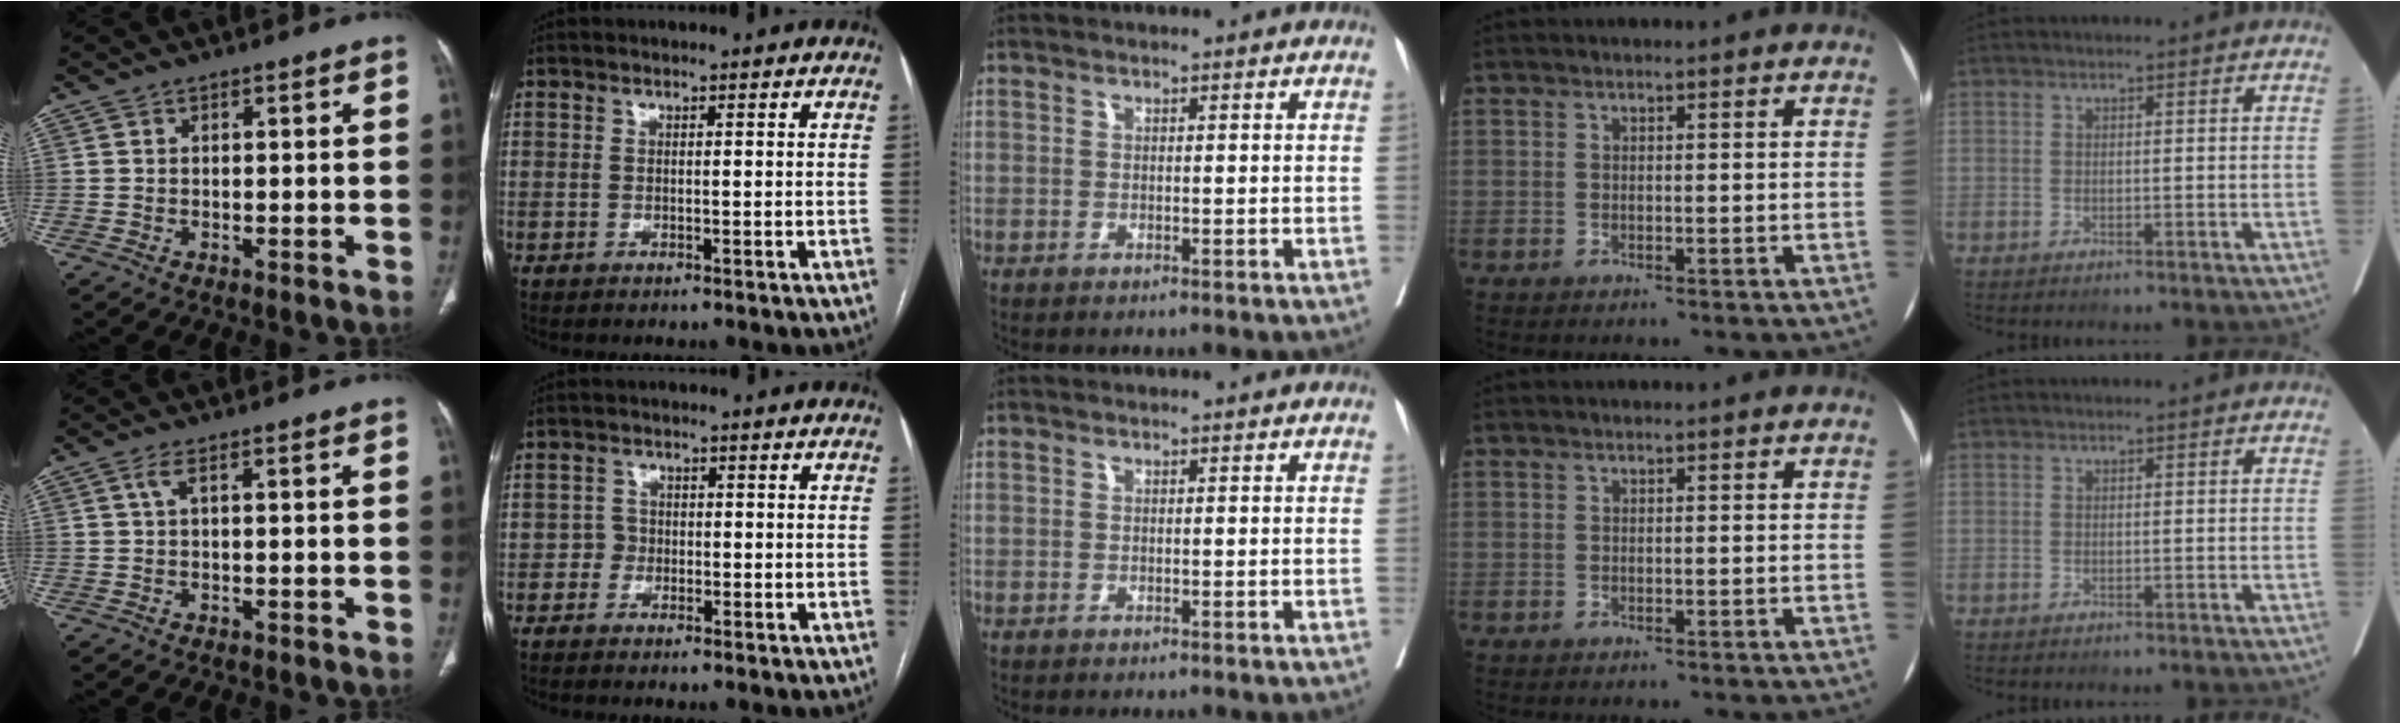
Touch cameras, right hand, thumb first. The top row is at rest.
{"thumb": {"total": 1.3, "force": [0.2, 0.2, 1.2], "torque": [-0.031, 0.009, 0.005]}, "index": {"total": 1.5, "force": [-0.8, 1.3, 0.1], "torque": [0.010, 0.009, -0.019]}}